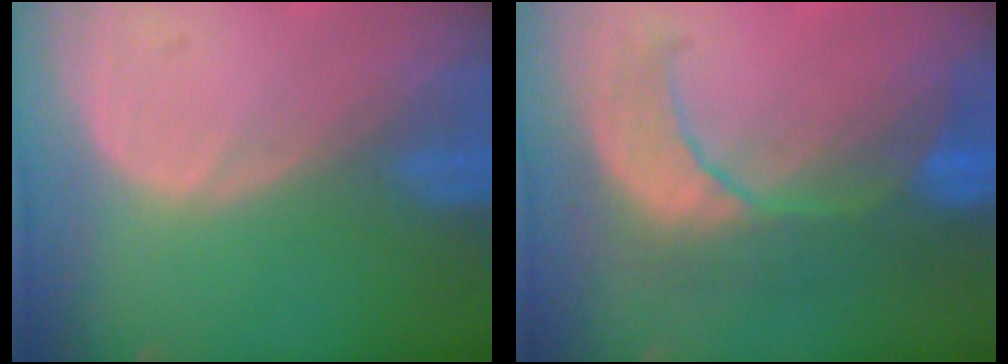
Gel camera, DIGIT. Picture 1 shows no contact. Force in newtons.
{"total": 8.1, "press": 8.1, "slide": 0.7}